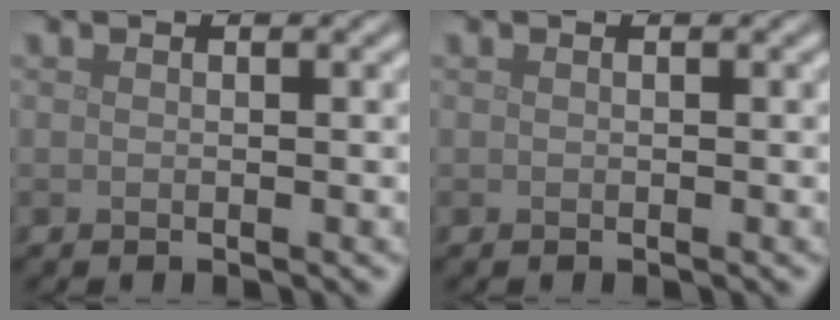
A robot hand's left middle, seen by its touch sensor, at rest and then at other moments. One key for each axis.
{"total": 0.0}